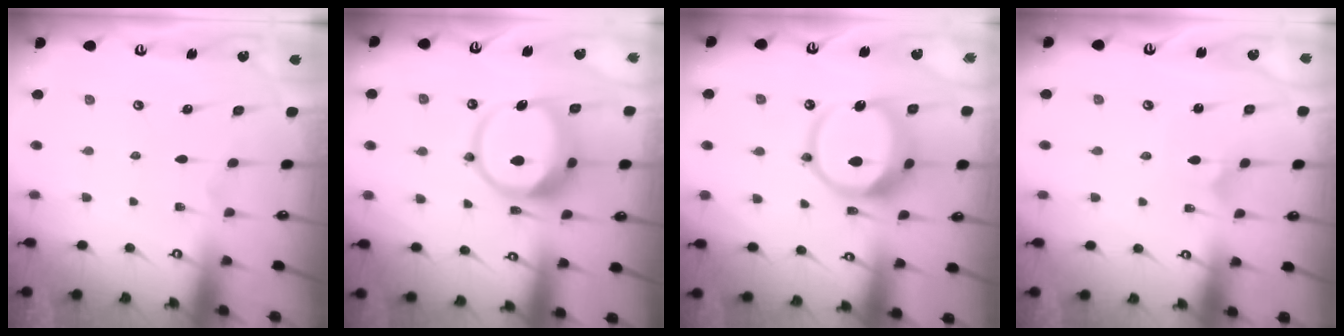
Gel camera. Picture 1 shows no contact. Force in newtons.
{"total": 13.0, "press": 12.9, "slide": 1.5}
{"total": 13.5, "press": 13.4, "slide": 1.8}
{"total": 2.1, "press": 2.1, "slide": 0.1}